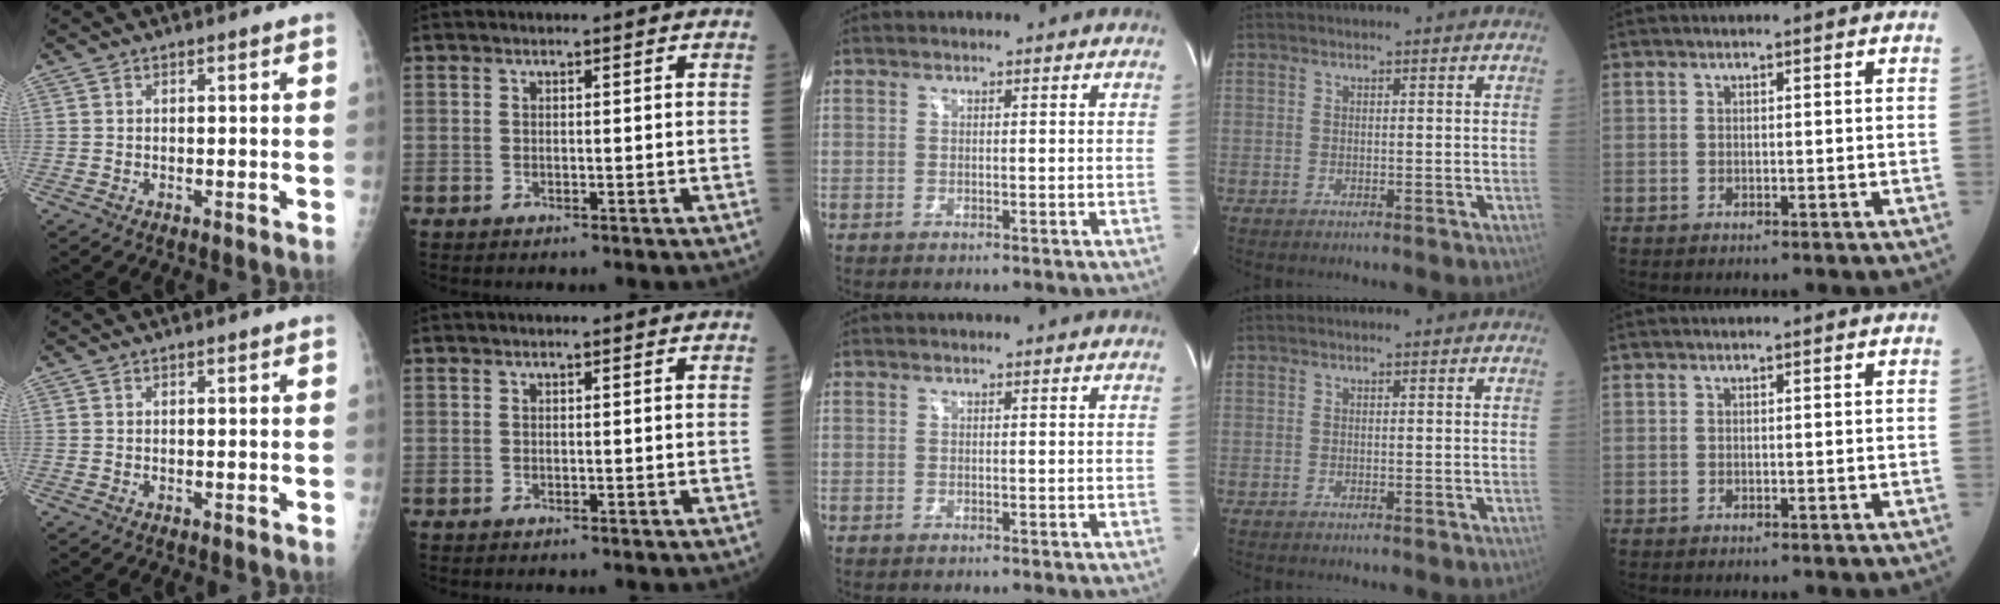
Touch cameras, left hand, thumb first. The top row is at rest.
{}